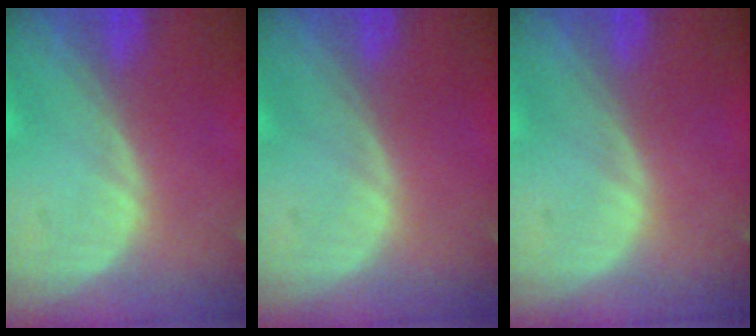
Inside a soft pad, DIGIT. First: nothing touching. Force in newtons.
{"total": 0.0}
{"total": 0.0}